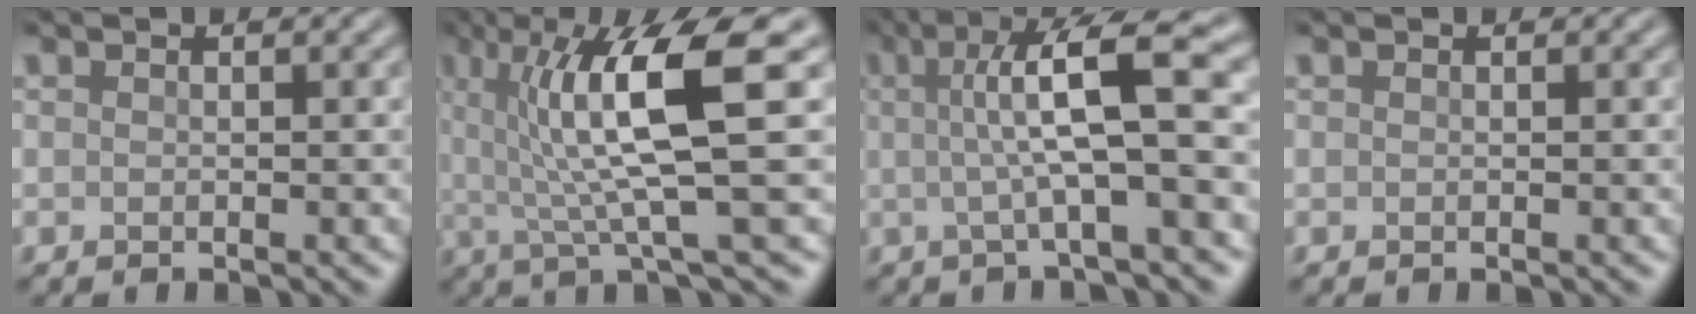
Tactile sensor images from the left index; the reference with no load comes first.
{"total": 9.5, "force": [1.8, 1.8, 9.2], "torque": [-0.137, -0.003, 0.031]}
{"total": 7.9, "force": [0.9, 1.5, 7.7], "torque": [-0.112, 0.012, 0.008]}
{"total": 0.0}